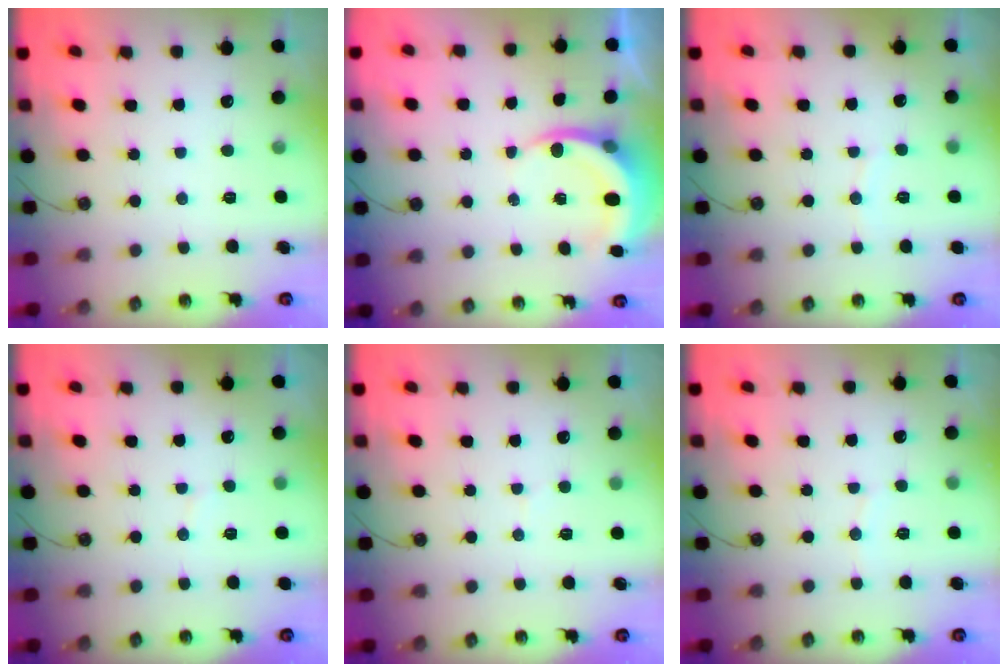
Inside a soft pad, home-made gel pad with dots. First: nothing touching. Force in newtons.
{"total": 4.6, "press": 4.6, "slide": 0.3}
{"total": 2.8, "press": 2.8, "slide": 0.3}
{"total": 2.8, "press": 2.8, "slide": 0.3}
{"total": 4.2, "press": 4.1, "slide": 0.6}
{"total": 3.2, "press": 3.2, "slide": 0.4}